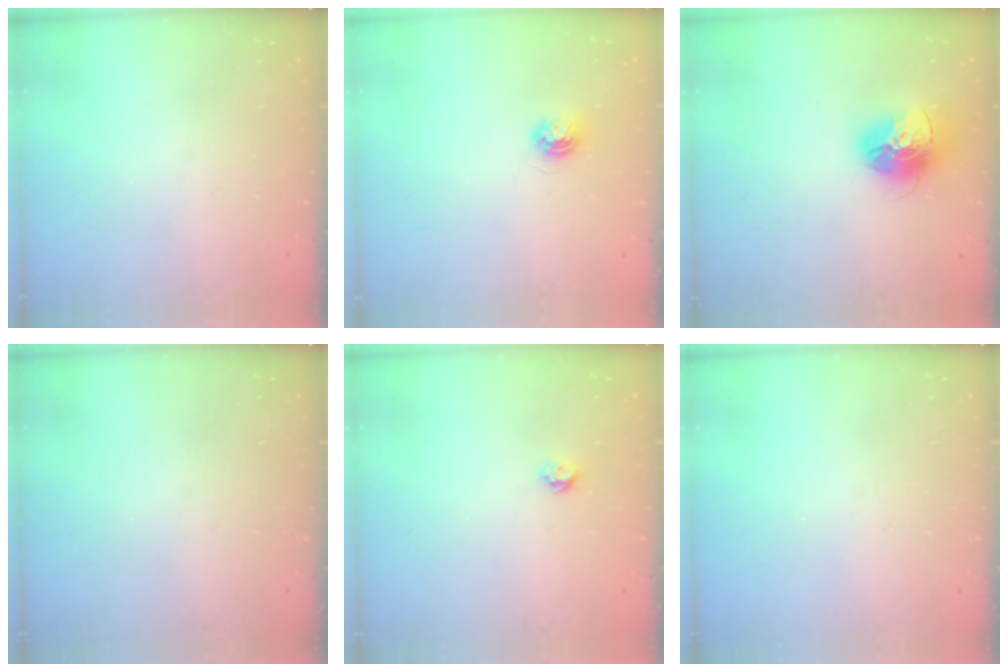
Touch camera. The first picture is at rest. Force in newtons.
{"total": 4.8, "press": 4.8, "slide": 0.6}
{"total": 15.3, "press": 15.2, "slide": 1.4}
{"total": 0.0}
{"total": 5.3, "press": 5.3, "slide": 0.8}
{"total": 0.0}